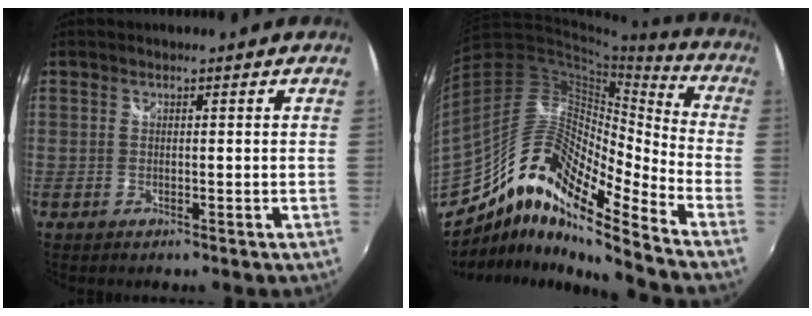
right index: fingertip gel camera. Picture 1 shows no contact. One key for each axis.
{"total": 15.2, "fx": -10.3, "fy": 2.6, "fz": 10.9, "tx": -0.182, "ty": 0.007, "tz": -0.213}